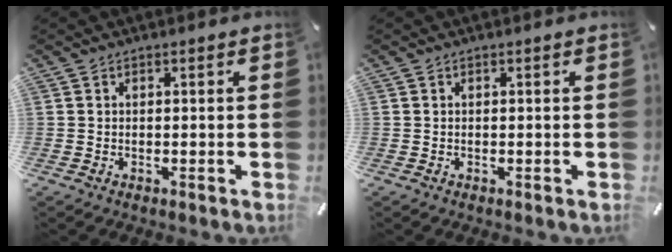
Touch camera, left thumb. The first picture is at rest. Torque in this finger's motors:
{"motor_torque": [0.00, 0.00, -0.01, 0.01, 0.00]}